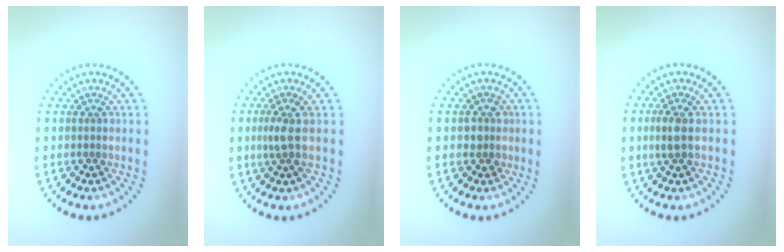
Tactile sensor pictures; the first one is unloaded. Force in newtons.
{"total": 1.9, "press": 1.4, "slide": 1.3}
{"total": 1.4, "press": 1.3, "slide": 0.5}
{"total": 1.7, "press": 1.6, "slide": 0.6}